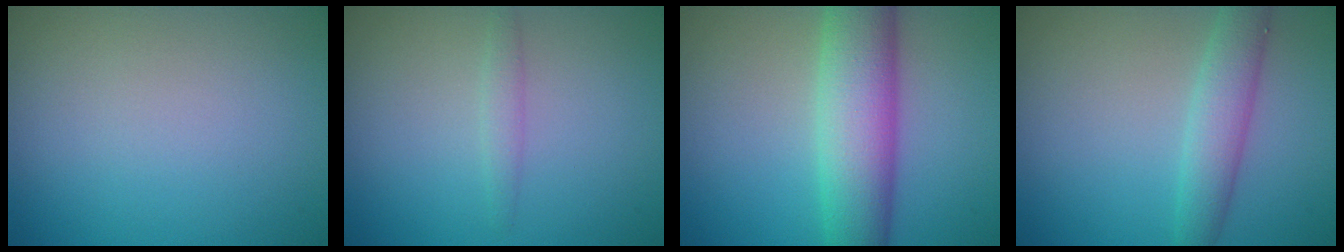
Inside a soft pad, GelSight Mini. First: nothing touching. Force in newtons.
{"total": 1.1, "press": 1.1, "slide": 0.0}
{"total": 7.8, "press": 7.8, "slide": 0.2}
{"total": 3.3, "press": 3.3, "slide": 0.1}